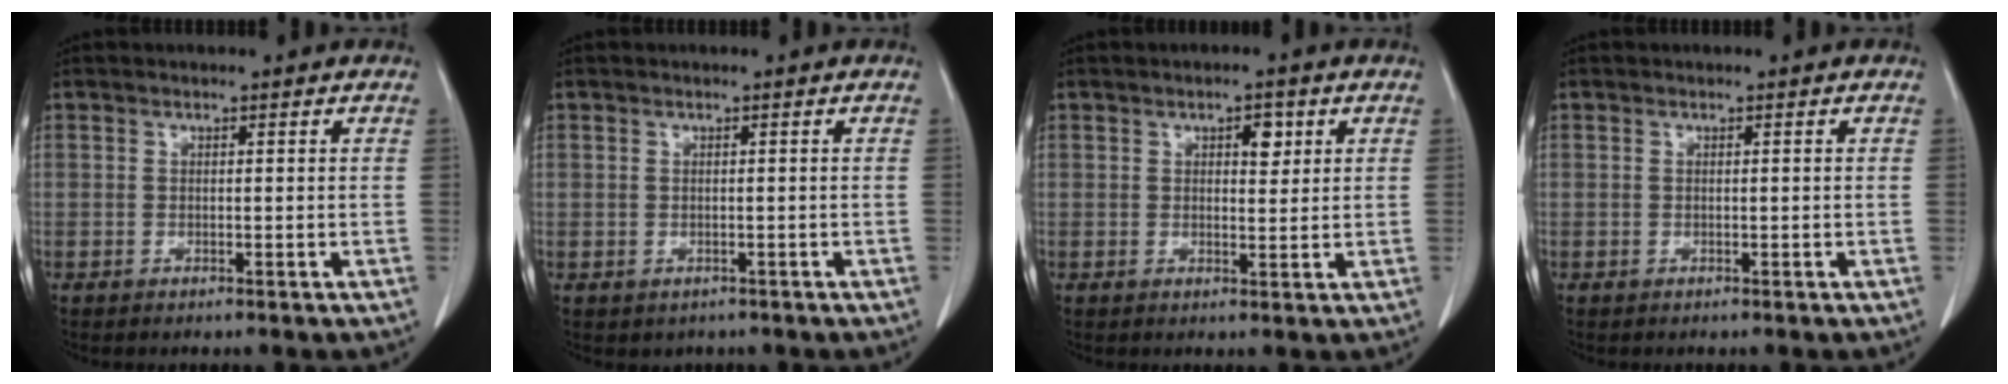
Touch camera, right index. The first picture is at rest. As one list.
[{"total": 1.6, "force": [-0.8, 1.4, 0.2], "torque": [-0.005, 0.002, -0.005]}, {"total": 2.9, "force": [1.2, 1.4, 2.3], "torque": [-0.031, 0.000, 0.018]}, {"total": 0.0}]